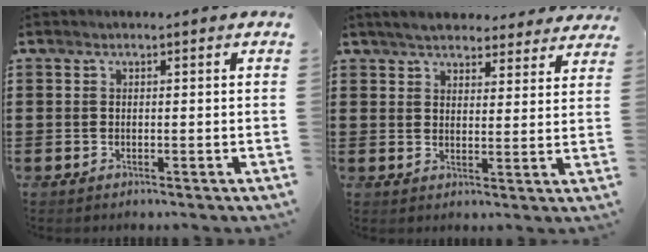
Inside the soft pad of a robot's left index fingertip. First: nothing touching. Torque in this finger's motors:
{"motor_torque": [1.49, -0.65, 0.68, 0.10]}